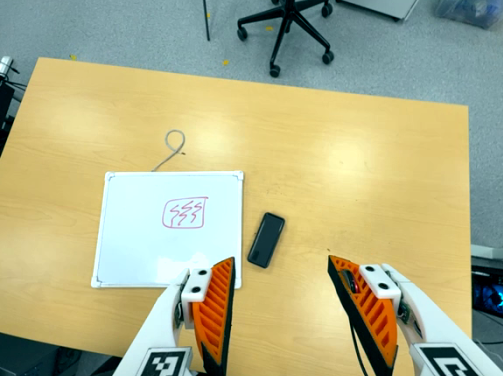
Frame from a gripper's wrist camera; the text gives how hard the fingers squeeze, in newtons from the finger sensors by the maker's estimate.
{"total": 0.0}